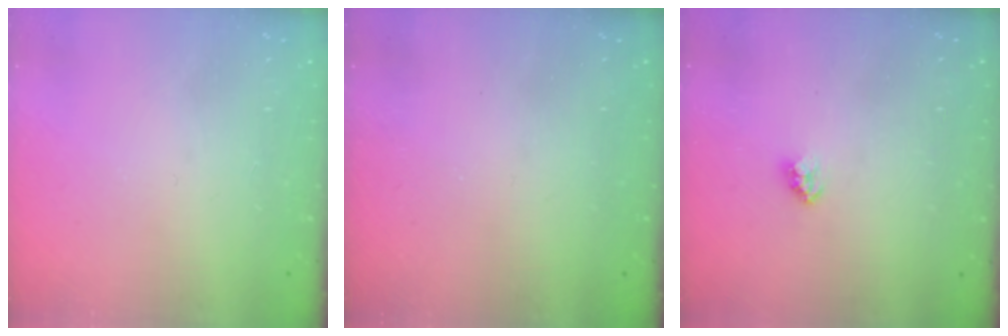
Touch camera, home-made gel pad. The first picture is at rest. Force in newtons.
{"total": 0.0}
{"total": 2.4, "press": 2.4, "slide": 0.1}